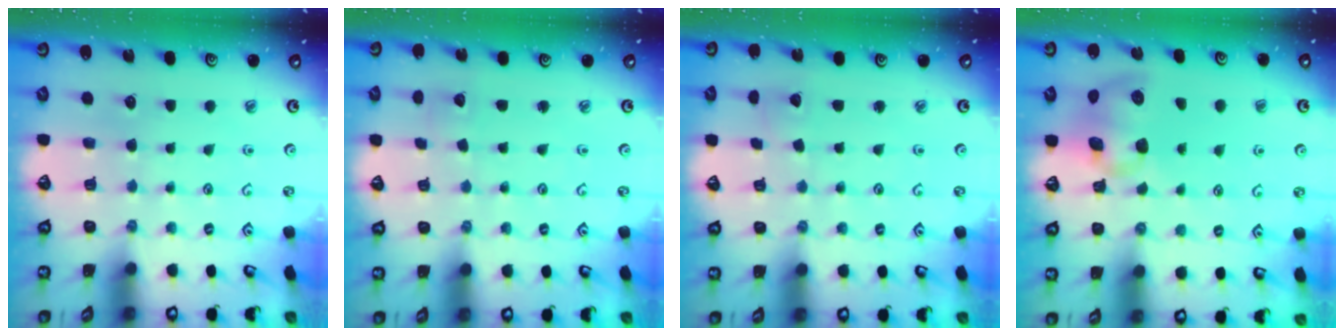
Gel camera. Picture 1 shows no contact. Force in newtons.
{"total": 2.4, "press": 2.4, "slide": 0.3}
{"total": 2.6, "press": 2.6, "slide": 0.3}
{"total": 9.6, "press": 9.6, "slide": 1.2}